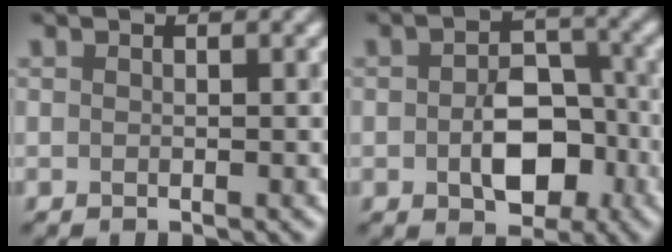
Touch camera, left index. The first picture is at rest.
{"total": 6.3, "force": [-1.4, 4.2, 4.6], "torque": [-0.066, -0.008, -0.019]}